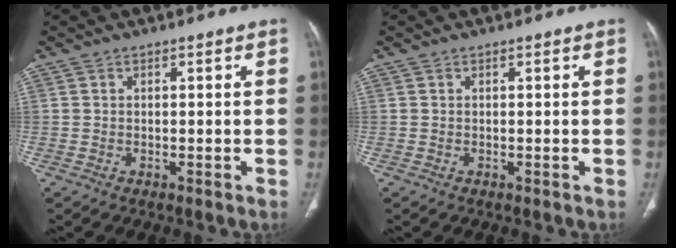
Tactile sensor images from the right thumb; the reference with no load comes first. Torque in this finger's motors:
{"motor_torque": [0.00, 0.00, -0.25, -0.08, 0.00]}